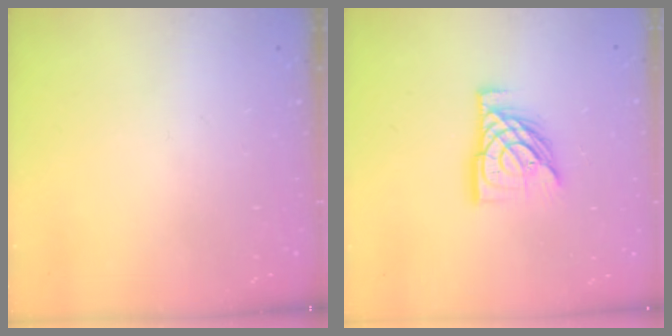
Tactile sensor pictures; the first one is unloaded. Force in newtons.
{"total": 13.2, "press": 13.2, "slide": 1.1}